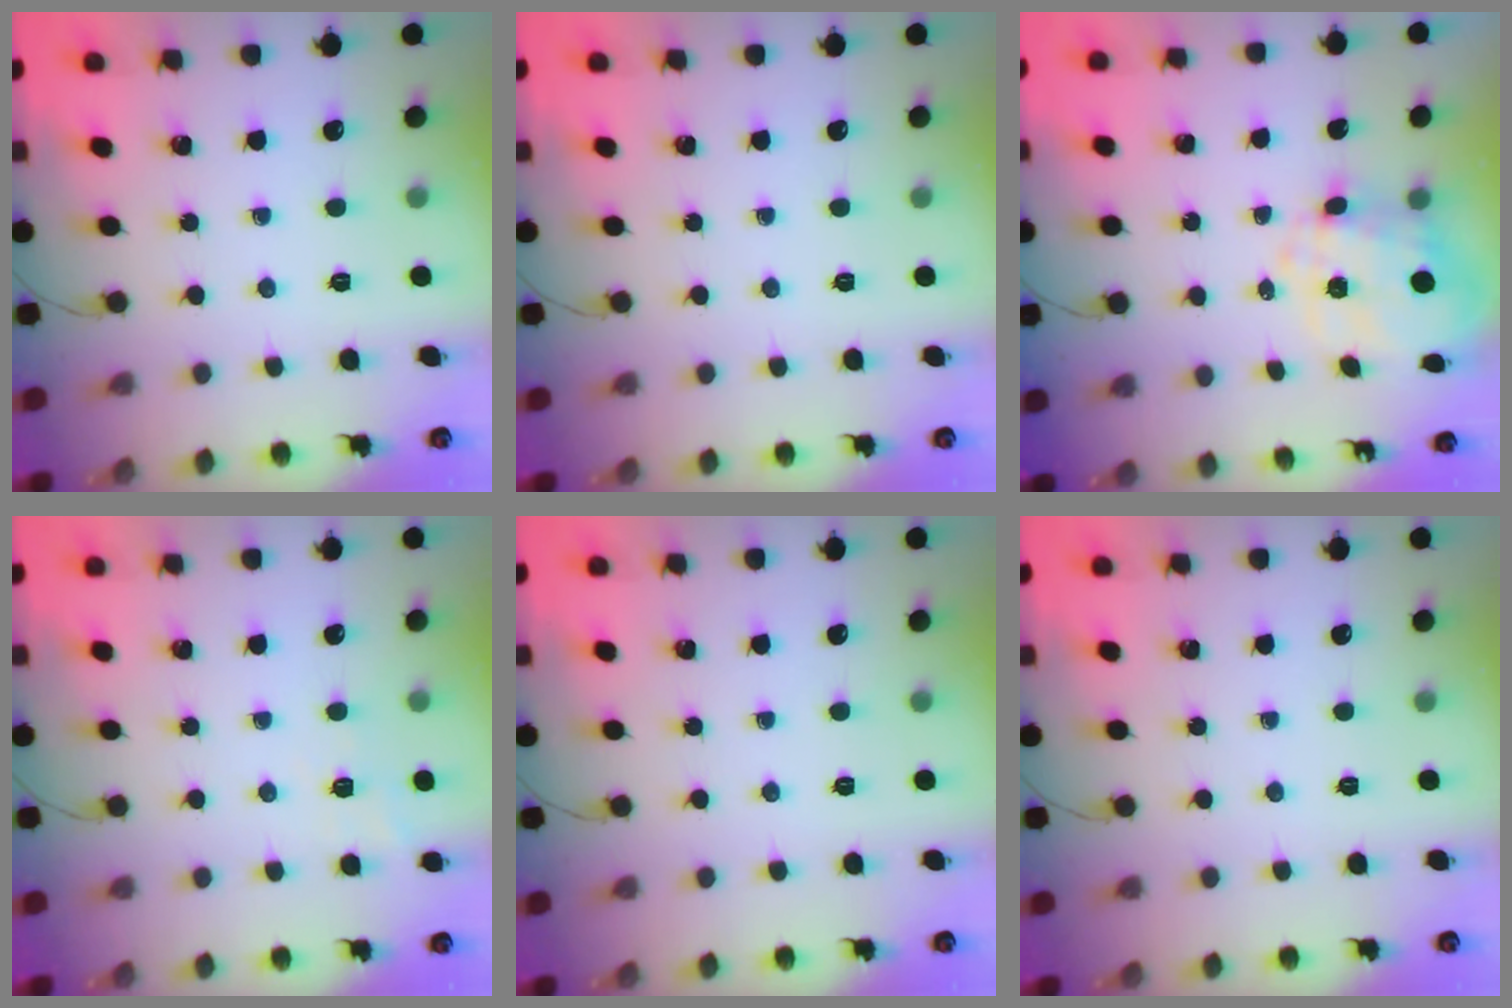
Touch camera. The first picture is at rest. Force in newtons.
{"total": 0.0}
{"total": 9.6, "press": 9.5, "slide": 1.7}
{"total": 6.4, "press": 6.1, "slide": 2.1}
{"total": 0.0}
{"total": 0.0}